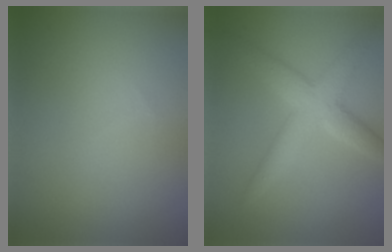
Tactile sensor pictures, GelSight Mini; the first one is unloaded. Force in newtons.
{"total": 4.3, "press": 4.3, "slide": 0.0}